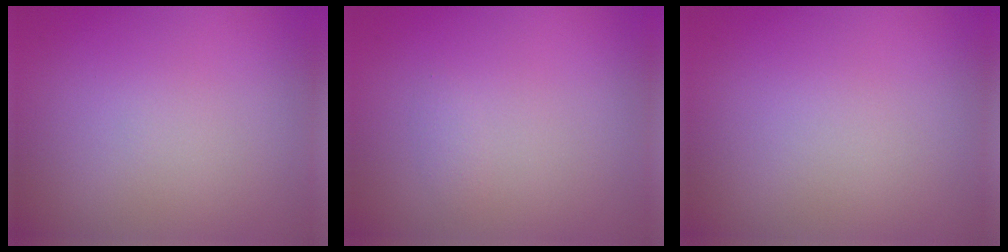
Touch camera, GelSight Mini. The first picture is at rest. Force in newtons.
{"total": 0.6, "press": 0.6, "slide": 0.0}
{"total": 0.0}